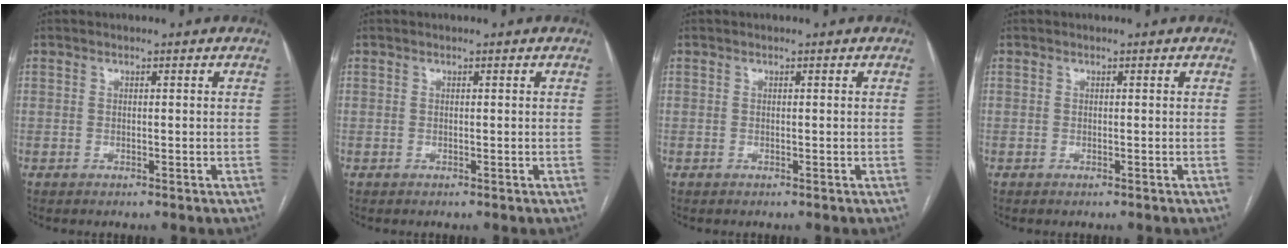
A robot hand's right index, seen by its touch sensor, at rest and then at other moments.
{"total": 0.0}
{"total": 0.0}
{"total": 0.0}